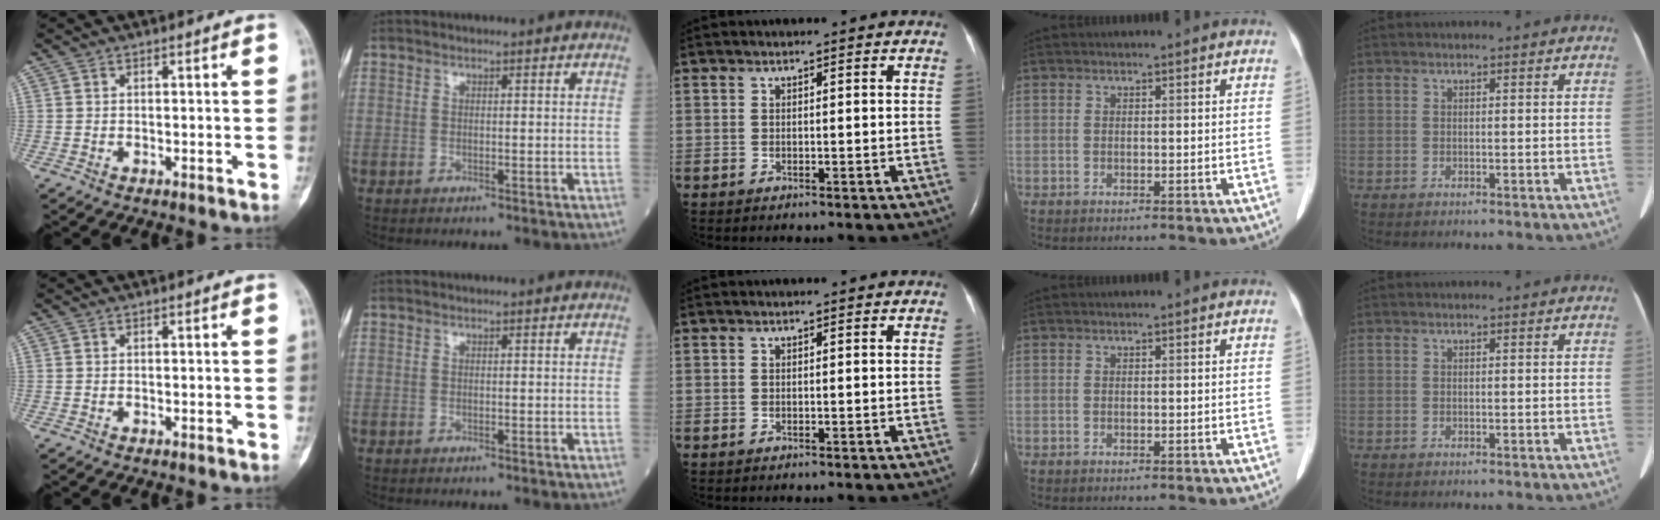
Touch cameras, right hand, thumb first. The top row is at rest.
{}